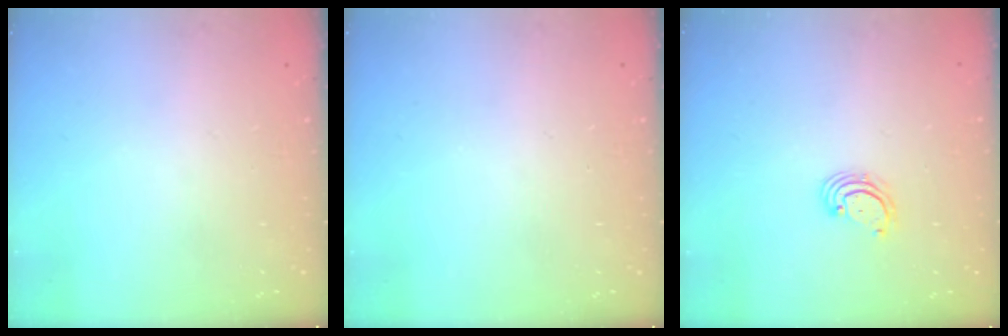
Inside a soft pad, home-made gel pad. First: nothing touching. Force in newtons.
{"total": 0.0}
{"total": 2.7, "press": 2.6, "slide": 0.6}